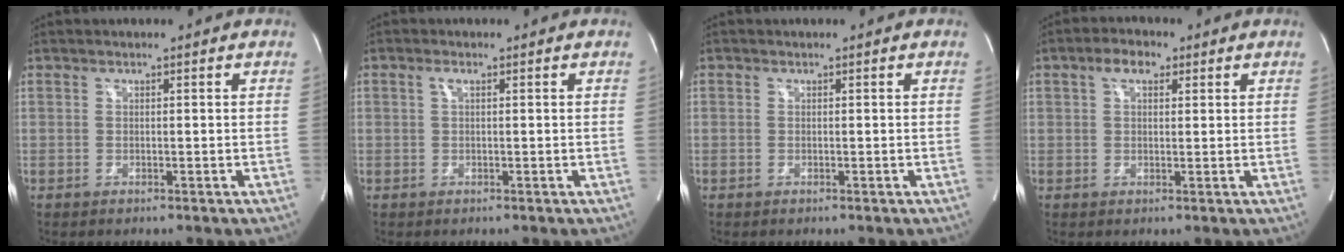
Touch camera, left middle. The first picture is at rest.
{"total": 1.0, "force": [0.4, 0.2, 0.9], "torque": [-0.021, 0.003, 0.005]}
{"total": 0.0}
{"total": 3.9, "force": [2.0, 2.0, 2.7], "torque": [-0.054, 0.019, 0.034]}